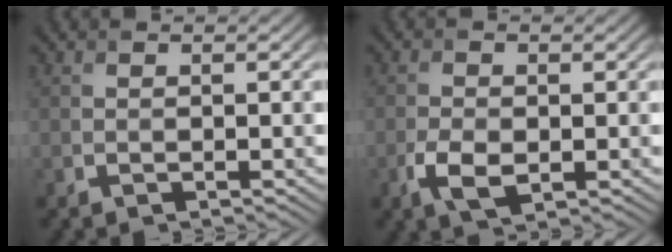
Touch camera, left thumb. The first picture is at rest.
{"total": 3.8, "force": [-1.3, 2.1, 2.9], "torque": [-0.067, -0.006, -0.024]}